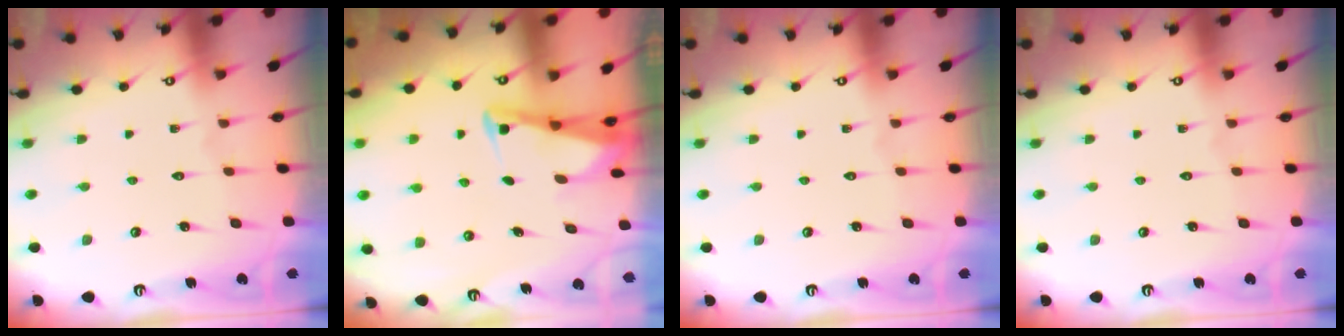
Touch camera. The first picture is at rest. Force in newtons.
{"total": 3.0, "press": 3.0, "slide": 0.3}
{"total": 0.0}
{"total": 0.0}